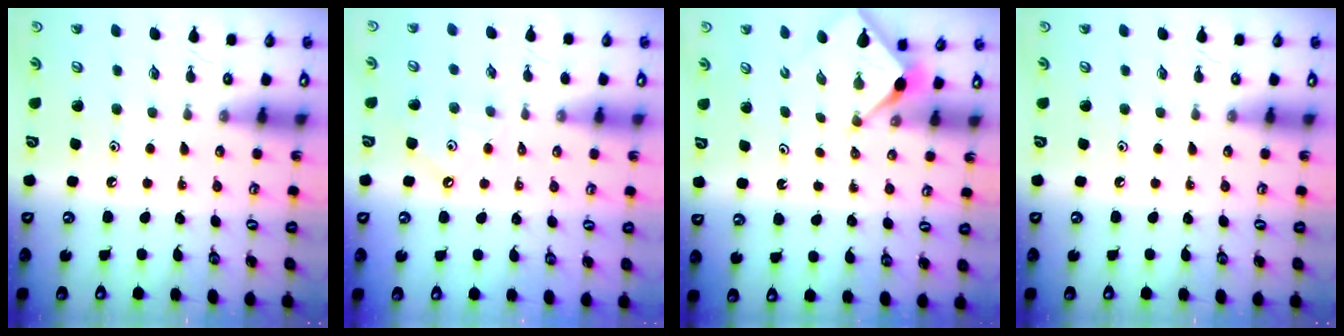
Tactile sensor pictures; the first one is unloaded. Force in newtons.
{"total": 2.4, "press": 2.3, "slide": 0.5}
{"total": 3.1, "press": 3.1, "slide": 0.2}
{"total": 0.0}